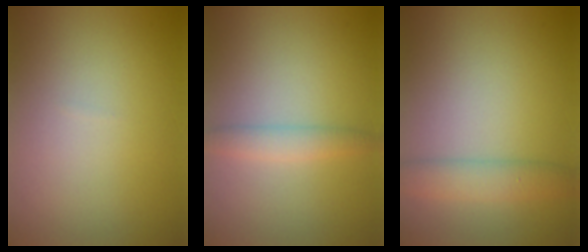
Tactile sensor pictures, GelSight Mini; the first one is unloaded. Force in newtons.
{"total": 1.9, "press": 1.9, "slide": 0.1}
{"total": 3.0, "press": 3.0, "slide": 0.2}